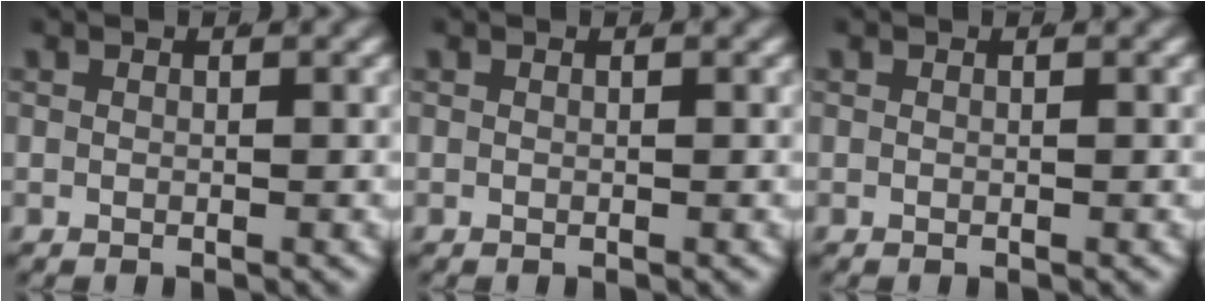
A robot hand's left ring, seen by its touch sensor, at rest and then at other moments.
{"total": 0.0}
{"total": 0.0}